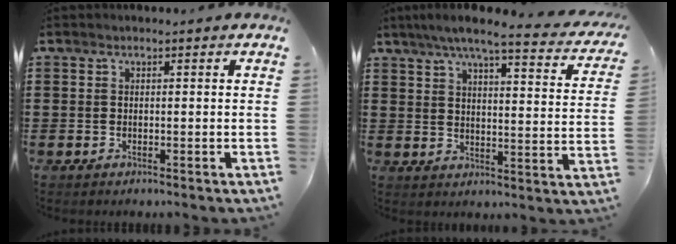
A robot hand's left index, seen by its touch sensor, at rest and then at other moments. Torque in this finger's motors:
{"motor_torque": [2.14, 0.00, 0.82, 0.18]}